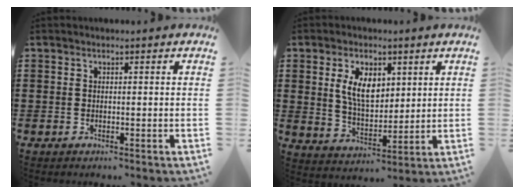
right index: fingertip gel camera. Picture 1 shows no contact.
{"total": 7.3, "force": [2.6, 4.1, 5.5], "torque": [-0.111, 0.009, 0.045]}